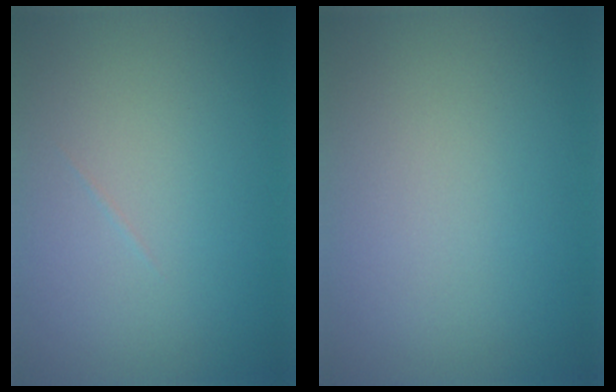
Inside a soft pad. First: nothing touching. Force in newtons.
{"total": 0.0}